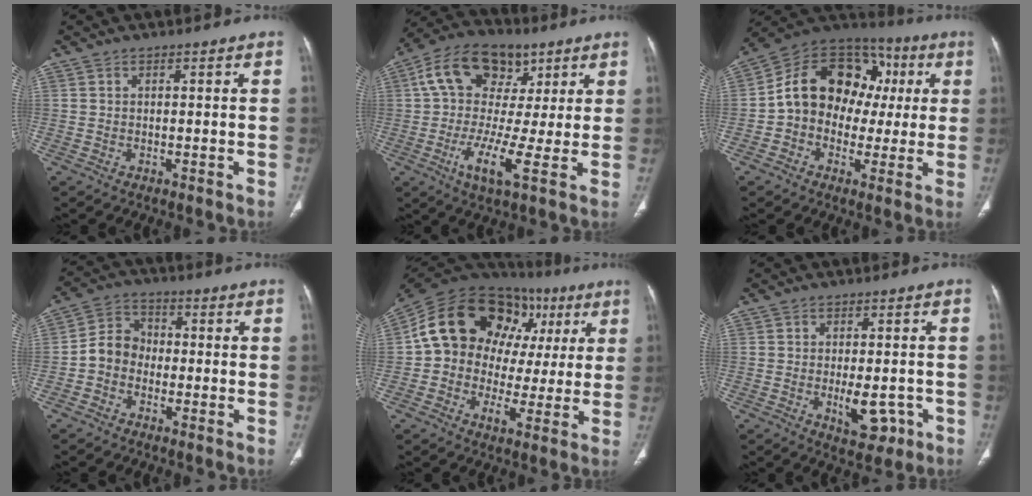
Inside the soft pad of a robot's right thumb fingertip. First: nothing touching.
{"total": 16.1, "force": [3.2, 9.3, 12.7], "torque": [-0.201, 0.006, 0.043]}
{"total": 18.1, "force": [1.2, 14.3, 11.0], "torque": [-0.132, 0.055, 0.011]}
{"total": 6.5, "force": [-1.7, 5.5, 3.0], "torque": [-0.036, 0.028, -0.047]}
{"total": 23.1, "force": [6.2, 17.0, 14.3], "torque": [-0.190, 0.047, 0.098]}
{"total": 6.5, "force": [-2.1, 3.3, 5.1], "torque": [-0.058, 0.003, -0.021]}